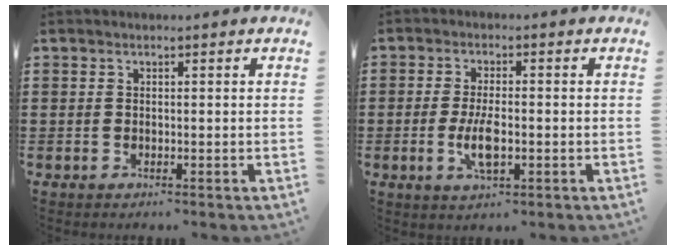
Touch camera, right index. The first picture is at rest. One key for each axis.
{"total": 5.2, "fx": -1.1, "fy": 1.9, "fz": 4.7, "tx": -0.101, "ty": -0.004, "tz": -0.023}